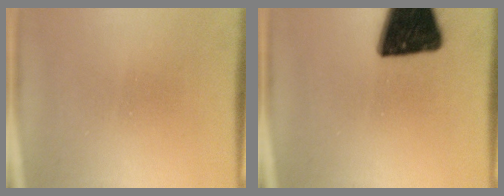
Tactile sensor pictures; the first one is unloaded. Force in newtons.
{"total": 18.5}